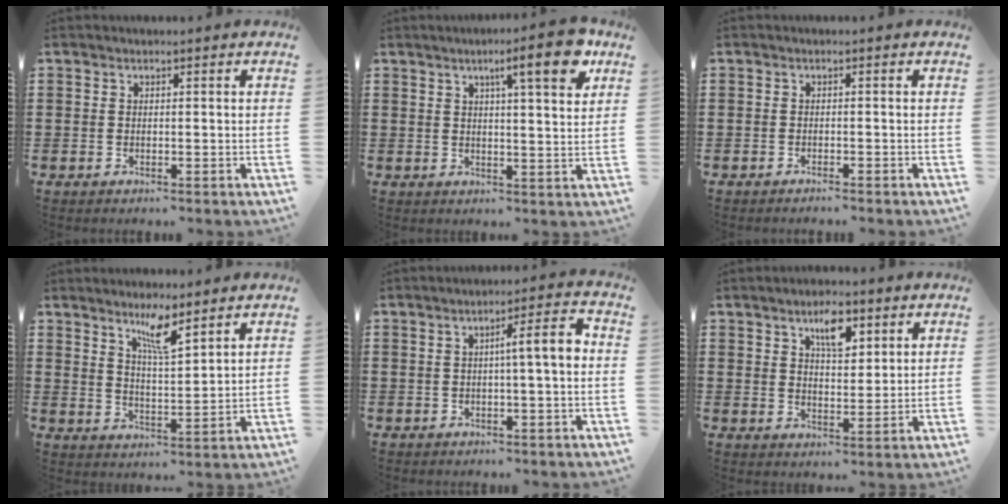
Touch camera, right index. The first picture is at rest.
{"total": 8.7, "force": [4.8, 1.2, 7.2], "torque": [-0.109, -0.008, 0.070]}
{"total": 0.8, "force": [-0.8, 0.0, 0.1], "torque": [-0.005, -0.001, -0.016]}
{"total": 5.5, "force": [4.1, 0.7, 3.6], "torque": [-0.067, -0.009, 0.067]}
{"total": 5.2, "force": [-0.1, 0.5, 5.2], "torque": [-0.088, 0.002, -0.010]}
{"total": 5.8, "force": [3.3, 2.4, 4.1], "torque": [-0.066, 0.000, 0.051]}